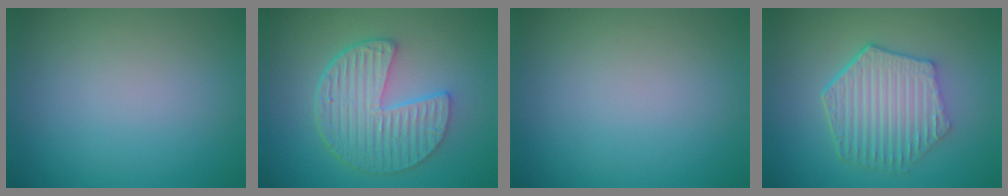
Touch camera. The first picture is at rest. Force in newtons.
{"total": 6.4, "press": 4.8, "slide": 4.2}
{"total": 0.0}
{"total": 6.3, "press": 4.6, "slide": 4.3}